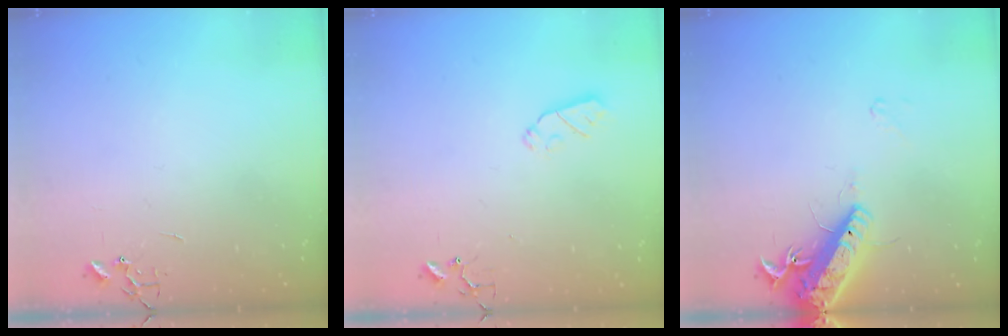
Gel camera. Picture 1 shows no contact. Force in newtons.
{"total": 5.5, "press": 5.5, "slide": 0.4}
{"total": 15.7, "press": 15.3, "slide": 3.5}